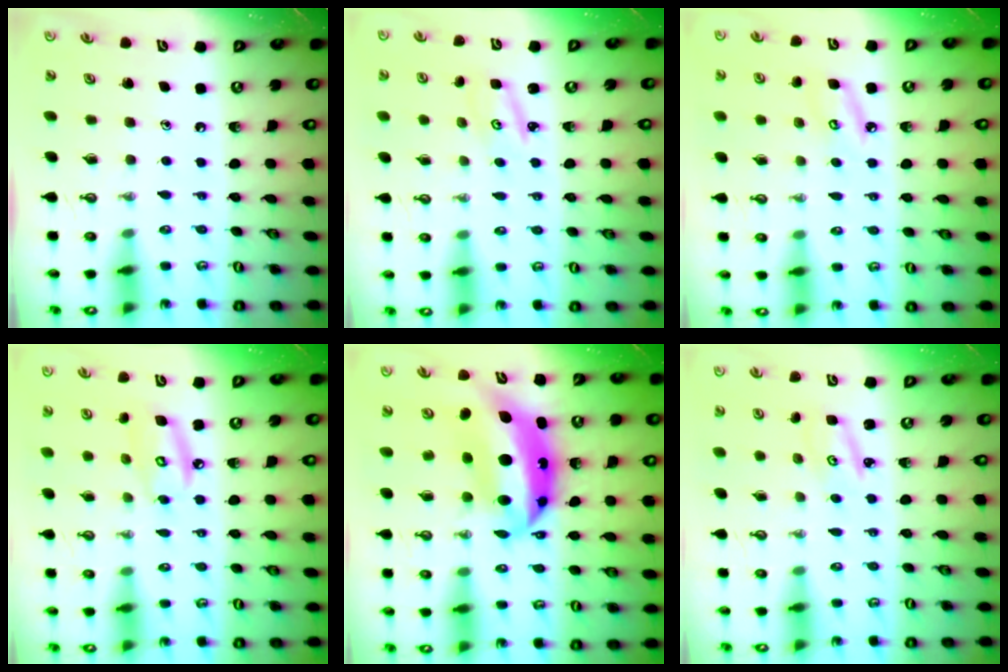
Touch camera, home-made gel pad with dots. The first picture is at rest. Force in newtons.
{"total": 2.1, "press": 2.1, "slide": 0.2}
{"total": 7.6, "press": 7.6, "slide": 1.0}
{"total": 8.1, "press": 8.1, "slide": 0.7}
{"total": 13.4, "press": 13.4, "slide": 1.0}
{"total": 2.1, "press": 2.1, "slide": 0.2}